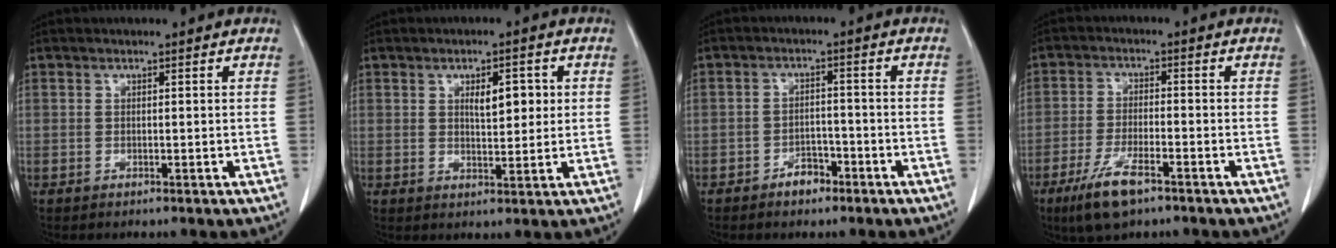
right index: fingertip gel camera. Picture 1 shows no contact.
{"total": 4.7, "force": [1.3, 1.8, 4.1], "torque": [-0.063, 0.003, 0.022]}
{"total": 3.4, "force": [-2.3, 2.0, 1.5], "torque": [-0.018, 0.008, -0.033]}
{"total": 7.7, "force": [-4.9, 1.8, 5.7], "torque": [-0.117, -0.014, -0.085]}